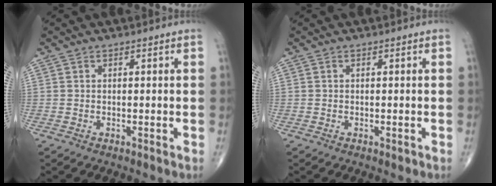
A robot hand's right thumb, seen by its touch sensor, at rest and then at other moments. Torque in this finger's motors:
{"motor_torque": [0.52, 0.40, -0.17, -0.08, -0.03]}